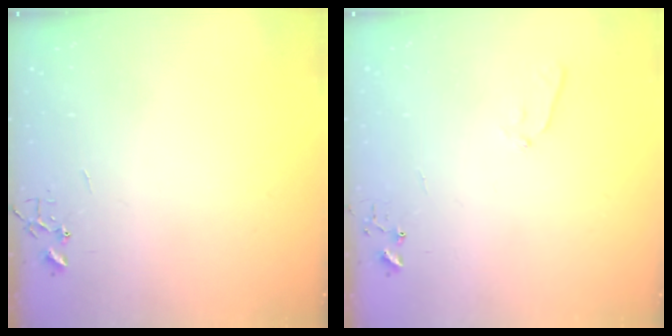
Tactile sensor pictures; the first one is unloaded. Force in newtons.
{"total": 5.6, "press": 5.6, "slide": 0.6}